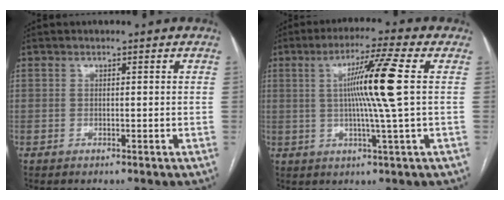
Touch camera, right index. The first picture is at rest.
{"total": 10.1, "force": [1.3, -2.0, 9.9], "torque": [-0.172, 0.001, 0.024]}